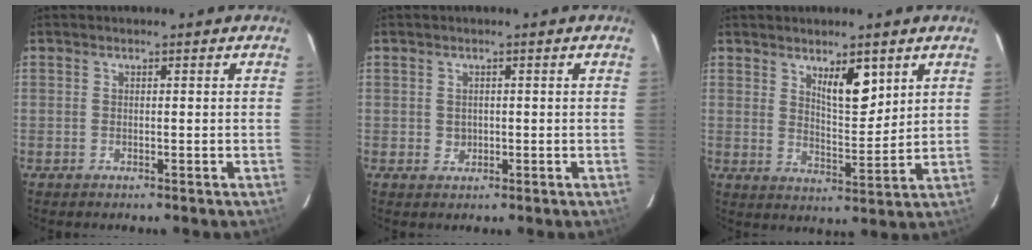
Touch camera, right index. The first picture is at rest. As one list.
[{"total": 1.6, "force": [-0.1, 1.4, 0.7], "torque": [-0.015, 0.001, 0.004]}, {"total": 6.7, "force": [3.7, 2.1, 5.2], "torque": [-0.090, -0.007, 0.066]}]